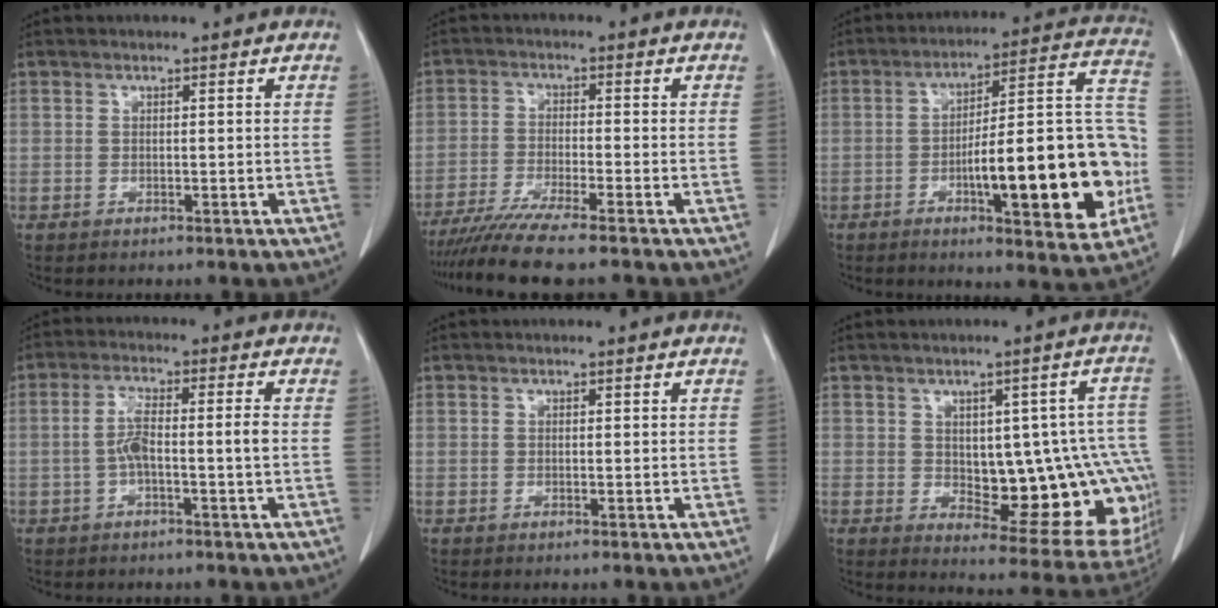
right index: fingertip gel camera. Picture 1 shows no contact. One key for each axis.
{"total": 9.1, "fx": -7.6, "fy": -0.7, "fz": 4.9, "tx": -0.075, "ty": -0.026, "tz": -0.127}
{"total": 21.7, "fx": -5.6, "fy": 4.3, "fz": 20.6, "tx": -0.243, "ty": 0.029, "tz": -0.071}
{"total": 5.1, "fx": -0.9, "fy": 0.3, "fz": 5.0, "tx": -0.101, "ty": 0.015, "tz": -0.016}
{"total": 0.0}
{"total": 17.6, "fx": -1.5, "fy": 7.2, "fz": 16.0, "tx": -0.137, "ty": 0.026, "tz": 0.008}